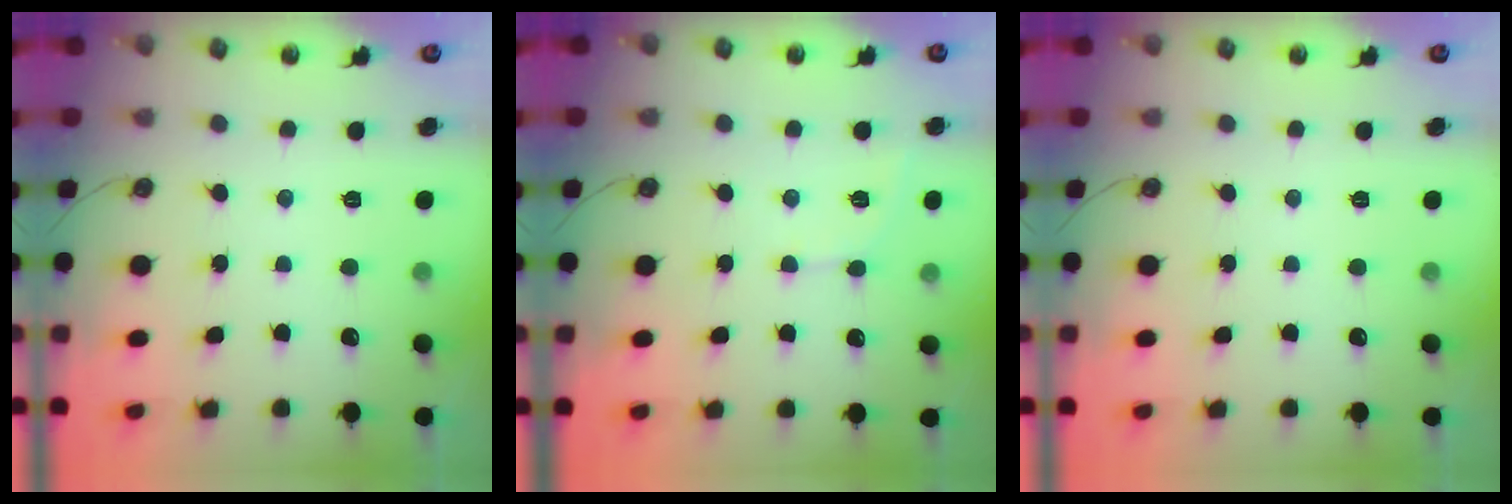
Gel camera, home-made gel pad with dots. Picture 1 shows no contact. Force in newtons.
{"total": 5.2, "press": 5.2, "slide": 0.4}
{"total": 0.0}